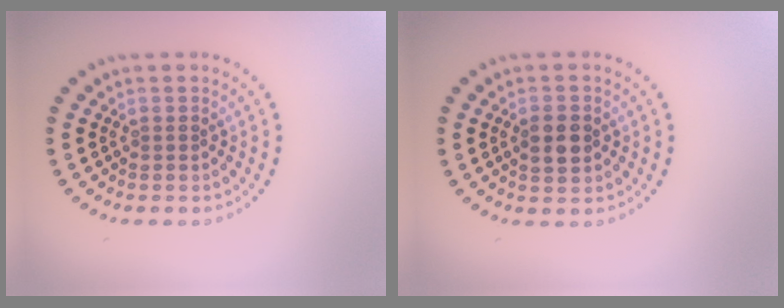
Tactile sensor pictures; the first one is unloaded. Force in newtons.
{"total": 2.5, "press": 2.5, "slide": 0.1}